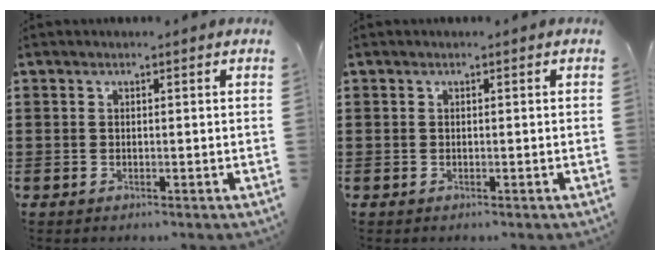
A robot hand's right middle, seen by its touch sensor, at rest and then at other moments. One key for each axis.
{"total": 0.0}